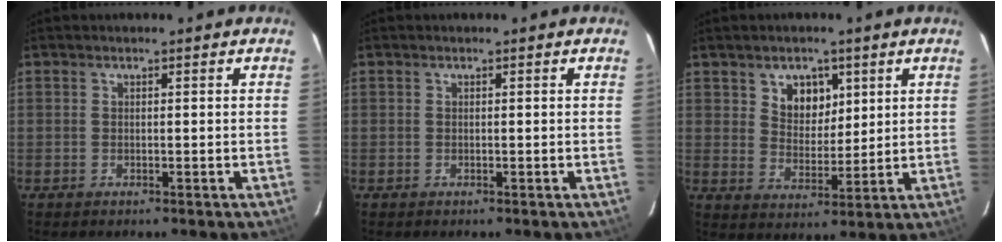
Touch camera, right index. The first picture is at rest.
{"total": 0.0}
{"total": 6.6, "force": [3.2, 4.9, 3.0], "torque": [-0.042, 0.005, 0.062]}